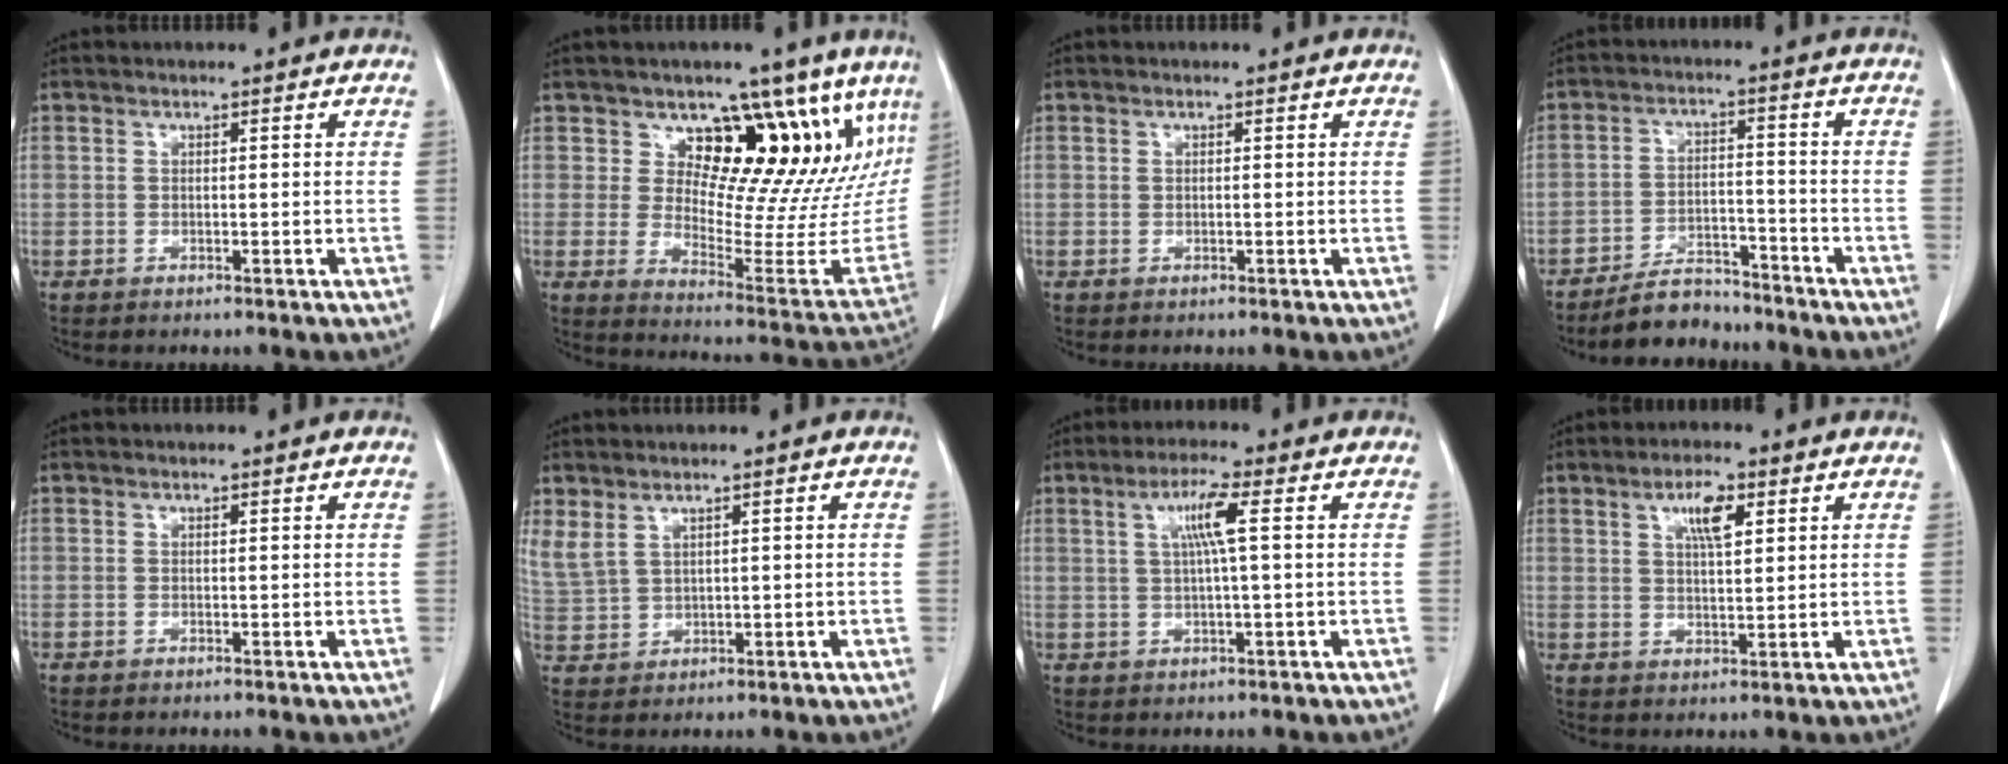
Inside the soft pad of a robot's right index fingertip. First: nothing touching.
{"total": 16.7, "force": [11.2, 8.4, 9.1], "torque": [-0.099, -0.013, 0.139]}
{"total": 0.0}
{"total": 6.7, "force": [-6.1, 2.5, 1.4], "torque": [-0.024, 0.002, -0.103]}
{"total": 0.0}
{"total": 5.6, "force": [3.3, 3.1, 3.2], "torque": [-0.090, 0.005, 0.084]}
{"total": 5.0, "force": [1.2, -0.4, 4.8], "torque": [-0.090, 0.006, 0.024]}
{"total": 5.1, "force": [2.4, 1.3, 4.3], "torque": [-0.080, 0.003, 0.043]}